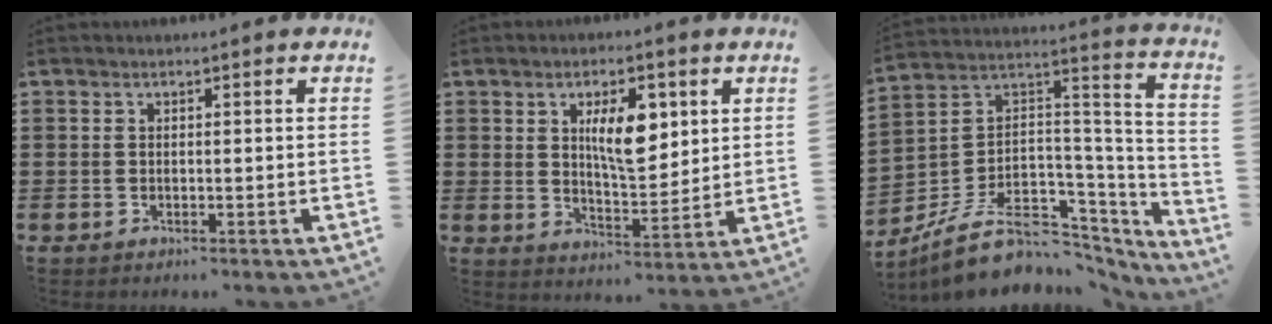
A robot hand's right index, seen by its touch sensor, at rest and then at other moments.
{"total": 8.1, "force": [2.6, 3.3, 6.9], "torque": [-0.111, -0.003, 0.038]}
{"total": 11.1, "force": [-5.8, 7.4, 6.0], "torque": [-0.125, 0.013, -0.092]}